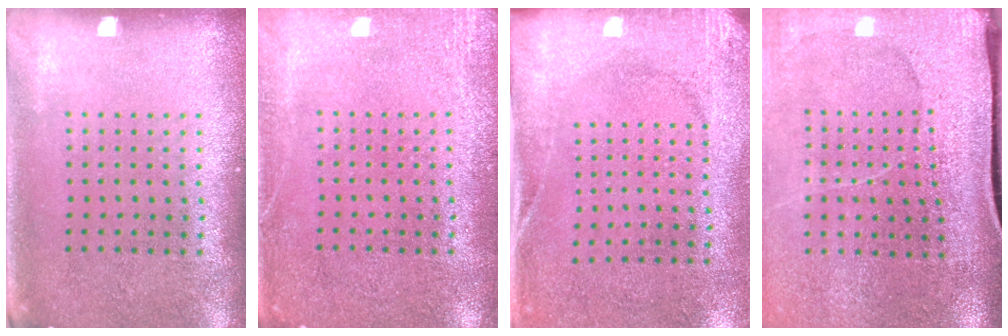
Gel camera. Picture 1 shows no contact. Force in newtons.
{"total": 2.8, "press": 2.7, "slide": 0.4}
{"total": 2.7, "press": 2.1, "slide": 1.7}
{"total": 3.8, "press": 3.1, "slide": 2.1}